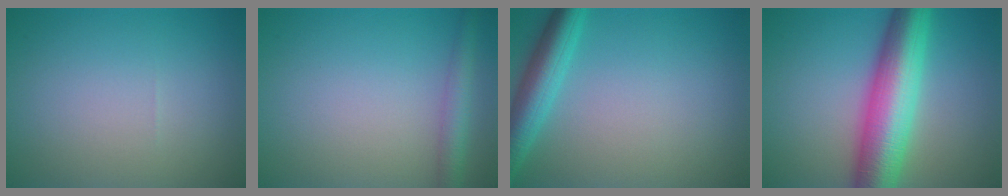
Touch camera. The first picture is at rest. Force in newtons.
{"total": 2.6, "press": 2.6, "slide": 0.1}
{"total": 4.5, "press": 4.5, "slide": 0.2}
{"total": 9.7, "press": 9.7, "slide": 0.2}